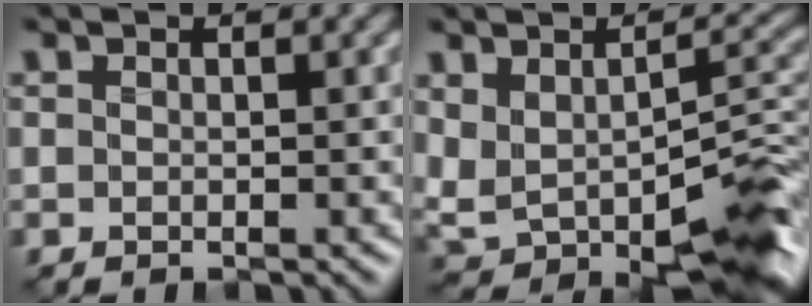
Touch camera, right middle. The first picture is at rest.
{"total": 11.4, "force": [-2.6, 5.4, 9.7], "torque": [-0.163, -0.019, -0.032]}